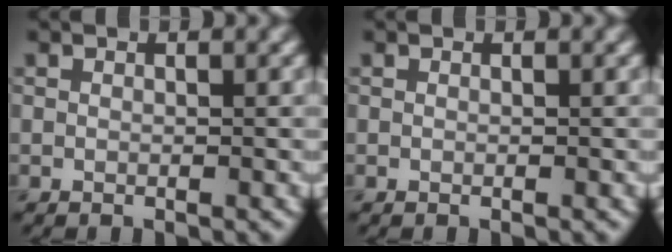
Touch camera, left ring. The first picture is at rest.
{"total": 0.0}